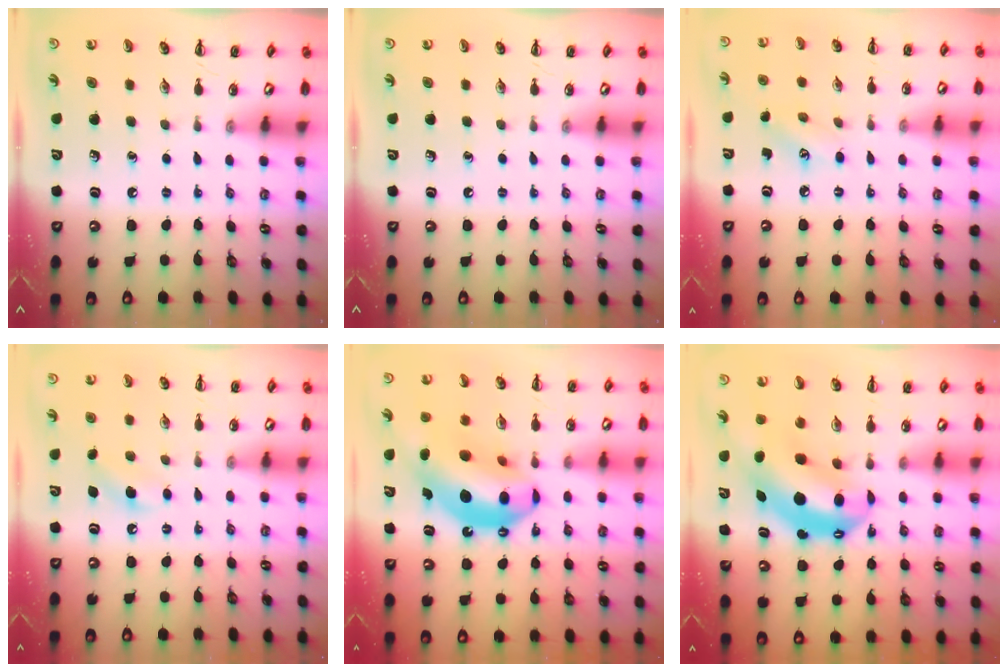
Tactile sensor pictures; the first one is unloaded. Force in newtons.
{"total": 0.0}
{"total": 5.5, "press": 5.3, "slide": 1.5}
{"total": 6.2, "press": 6.0, "slide": 1.8}
{"total": 17.5, "press": 16.8, "slide": 4.8}
{"total": 9.4, "press": 9.2, "slide": 2.2}